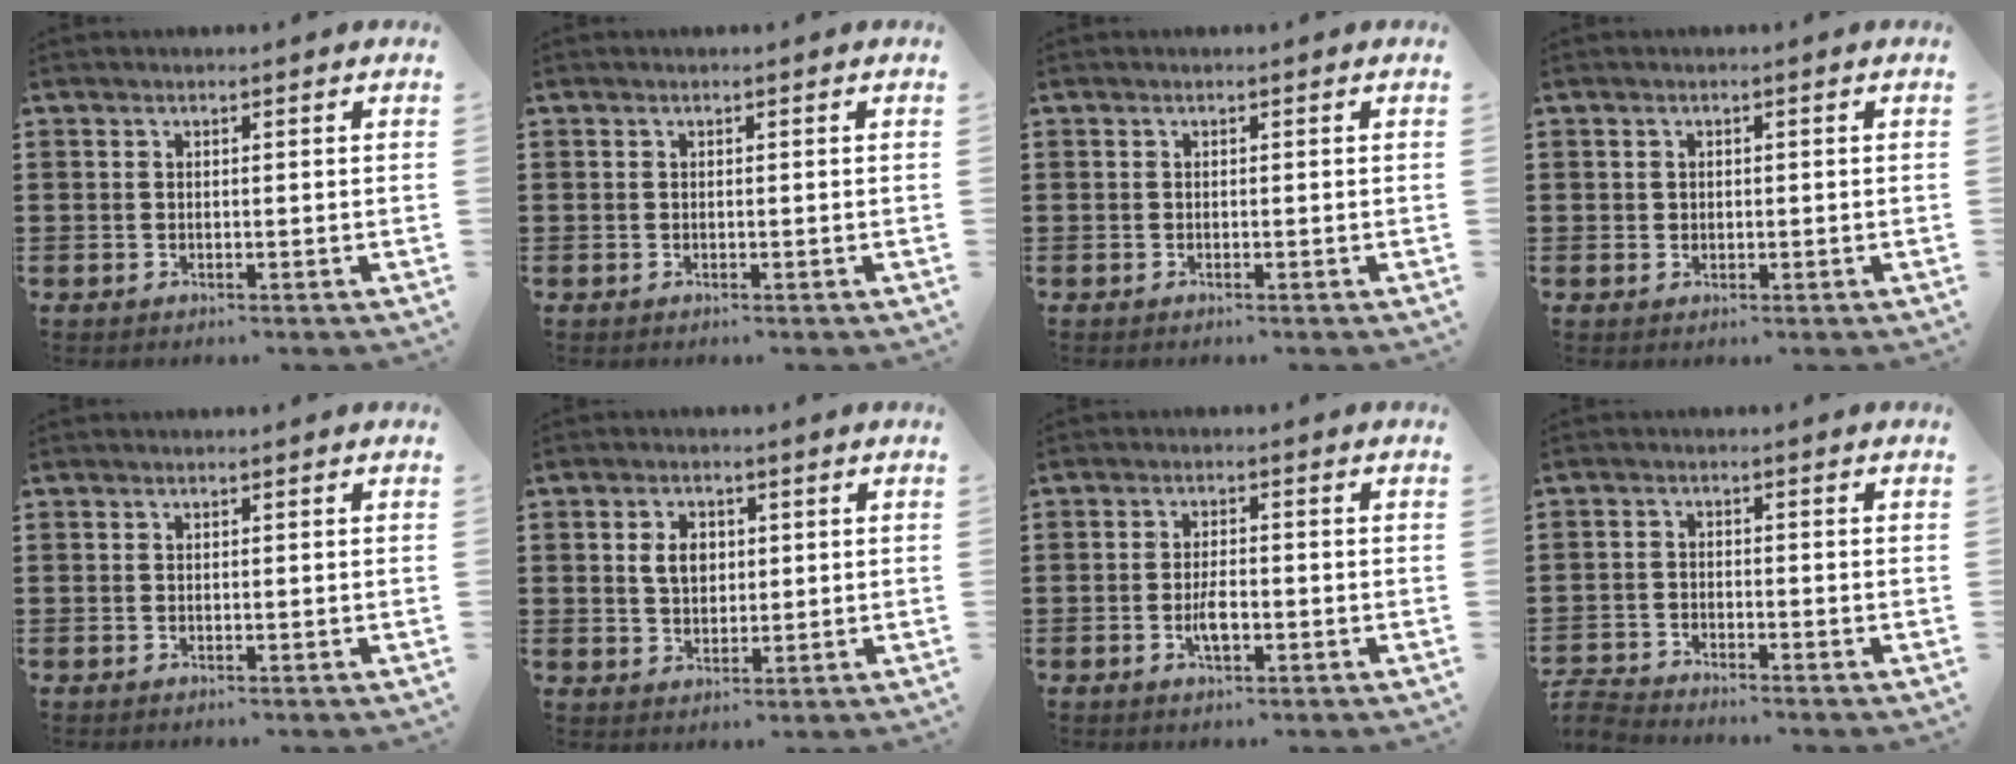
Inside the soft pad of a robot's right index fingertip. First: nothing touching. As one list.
[{"total": 0.0}, {"total": 0.0}, {"total": 0.7, "force": [0.2, 0.7, 0.2], "torque": [-0.005, 0.005, 0.004]}, {"total": 0.0}, {"total": 4.1, "force": [0.8, 2.9, 2.8], "torque": [-0.063, 0.012, 0.013]}, {"total": 3.6, "force": [-1.1, 1.0, 3.2], "torque": [-0.064, -0.005, -0.020]}, {"total": 3.0, "force": [-3.0, 0.2, -0.1], "torque": [-0.011, -0.001, -0.067]}]